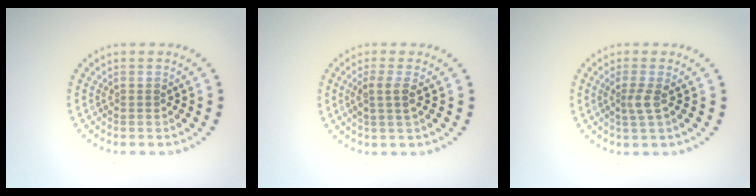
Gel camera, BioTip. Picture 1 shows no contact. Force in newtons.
{"total": 1.9, "press": 1.6, "slide": 1.0}
{"total": 1.6, "press": 1.2, "slide": 1.0}